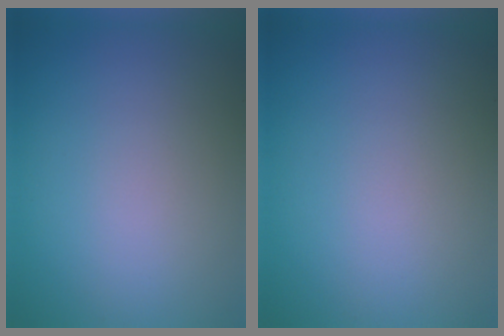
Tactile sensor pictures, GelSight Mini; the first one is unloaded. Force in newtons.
{"total": 0.0}